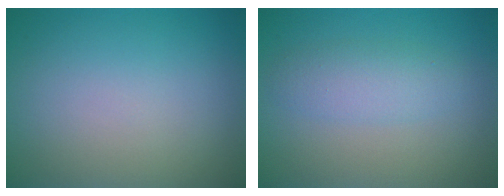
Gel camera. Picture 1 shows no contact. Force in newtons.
{"total": 2.8, "press": 2.8, "slide": 0.1}